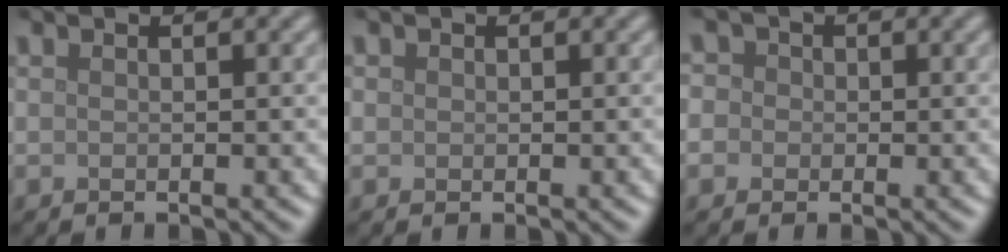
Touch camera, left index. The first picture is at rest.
{"total": 0.5, "force": [0.1, 0.5, 0.1], "torque": [0.003, 0.000, 0.000]}
{"total": 4.2, "force": [0.7, 3.8, 1.6], "torque": [-0.013, 0.036, -0.023]}